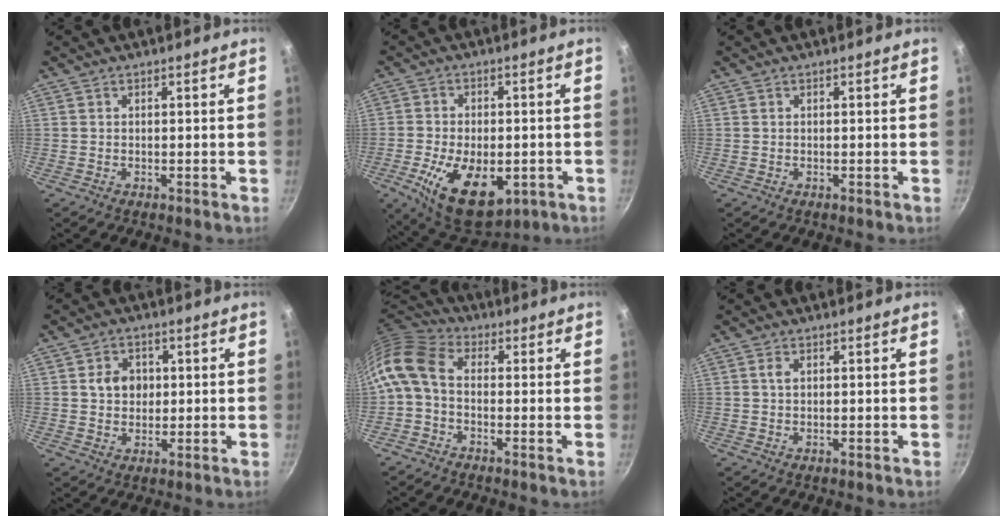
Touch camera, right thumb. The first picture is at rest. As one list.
[{"total": 16.4, "force": [-5.0, 9.3, 12.6], "torque": [-0.198, -0.001, -0.068]}, {"total": 0.0}, {"total": 5.3, "force": [0.7, 4.5, 2.8], "torque": [-0.022, 0.000, 0.006]}, {"total": 9.7, "force": [-1.1, 6.4, 7.1], "torque": [-0.151, 0.032, -0.041]}, {"total": 1.3, "force": [0.2, 0.7, 1.0], "torque": [-0.018, 0.002, 0.003]}]